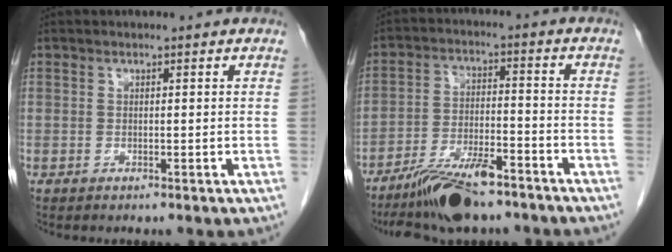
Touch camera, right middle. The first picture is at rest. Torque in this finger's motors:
{"motor_torque": [1.15, -0.99, 0.14, 0.04]}